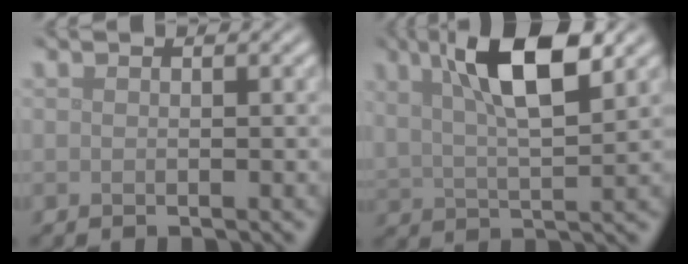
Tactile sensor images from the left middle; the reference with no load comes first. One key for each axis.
{"total": 8.4, "fx": 3.9, "fy": 2.5, "fz": 7.1, "tx": -0.126, "ty": 0.016, "tz": 0.066}